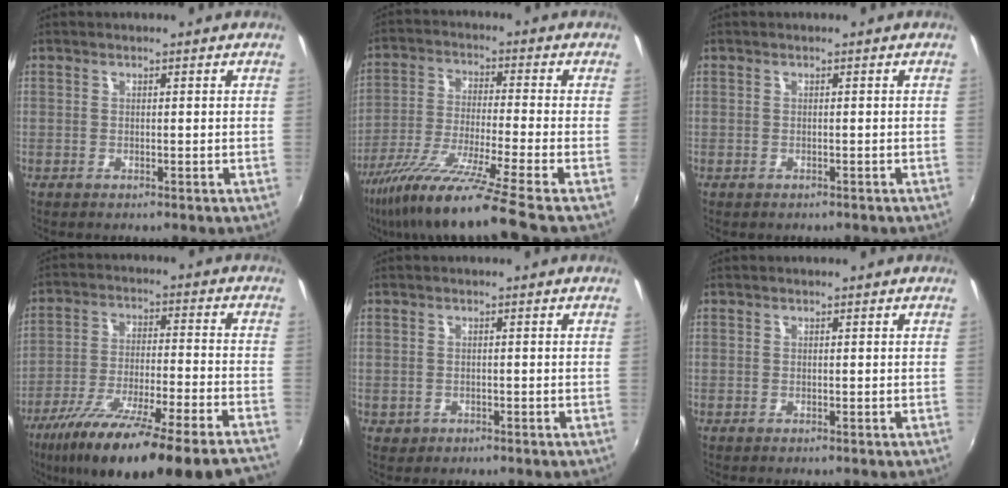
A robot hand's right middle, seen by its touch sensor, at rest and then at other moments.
{"total": 14.9, "force": [-11.7, -2.2, 9.0], "torque": [-0.177, -0.040, -0.210]}
{"total": 0.8, "force": [-0.7, 0.2, 0.3], "torque": [-0.010, -0.002, -0.007]}
{"total": 26.2, "force": [-21.2, 1.0, 15.3], "torque": [-0.261, -0.077, -0.325]}
{"total": 1.5, "force": [-0.5, 1.2, 0.6], "torque": [-0.014, -0.001, -0.004]}
{"total": 0.0}